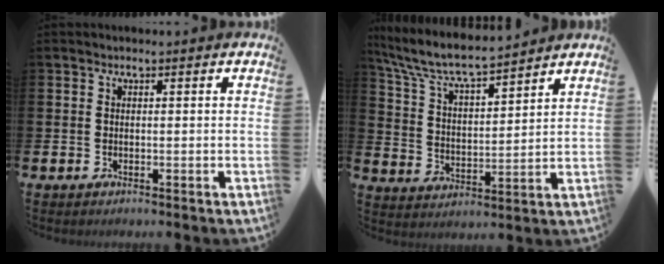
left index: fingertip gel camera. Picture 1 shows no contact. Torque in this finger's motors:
{"motor_torque": [0.96, -1.18, 0.71, 0.21]}